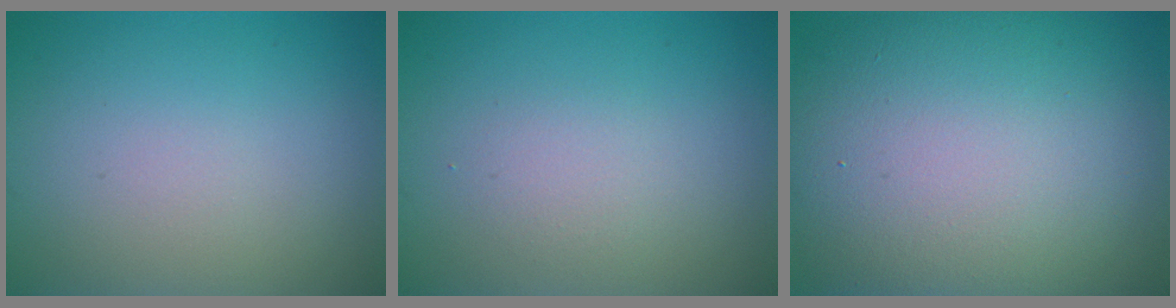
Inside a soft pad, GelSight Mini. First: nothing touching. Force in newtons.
{"total": 1.5, "press": 1.5, "slide": 0.1}
{"total": 15.6, "press": 15.6, "slide": 1.5}